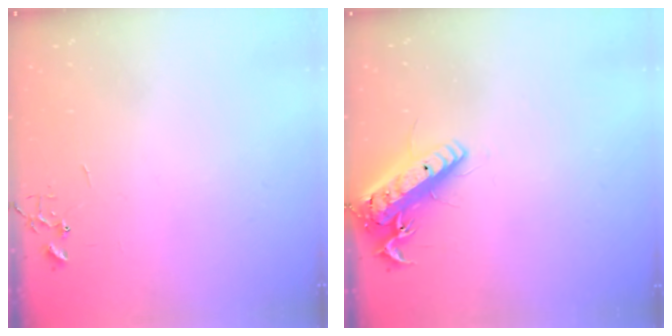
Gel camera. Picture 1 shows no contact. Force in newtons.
{"total": 17.6, "press": 17.2, "slide": 3.6}